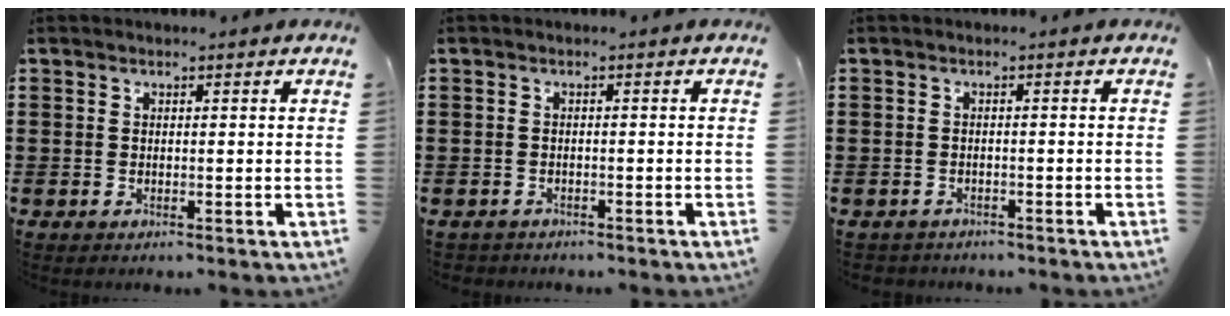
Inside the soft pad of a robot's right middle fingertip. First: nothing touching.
{"total": 1.0, "force": [-0.9, 0.2, -0.1], "torque": [-0.001, 0.002, -0.021]}
{"total": 1.2, "force": [-1.2, 0.2, -0.2], "torque": [-0.001, 0.002, -0.027]}